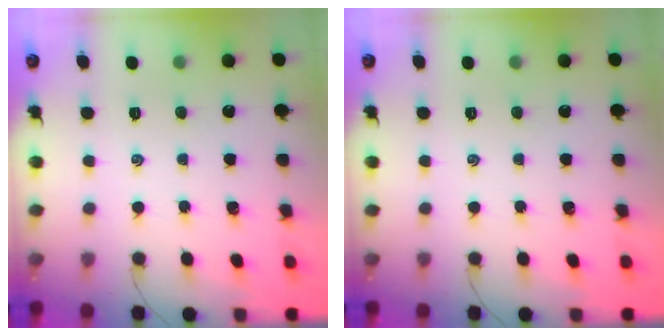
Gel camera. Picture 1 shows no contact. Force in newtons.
{"total": 0.0}